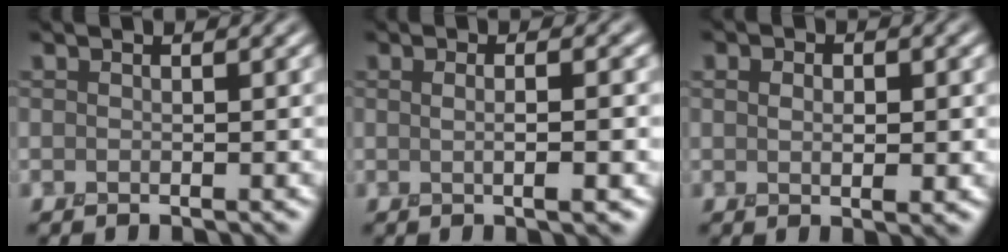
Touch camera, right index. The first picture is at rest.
{"total": 3.3, "force": [0.2, 1.0, 3.2], "torque": [-0.033, 0.001, -0.005]}
{"total": 2.9, "force": [0.5, 1.6, 2.3], "torque": [-0.032, -0.002, 0.007]}